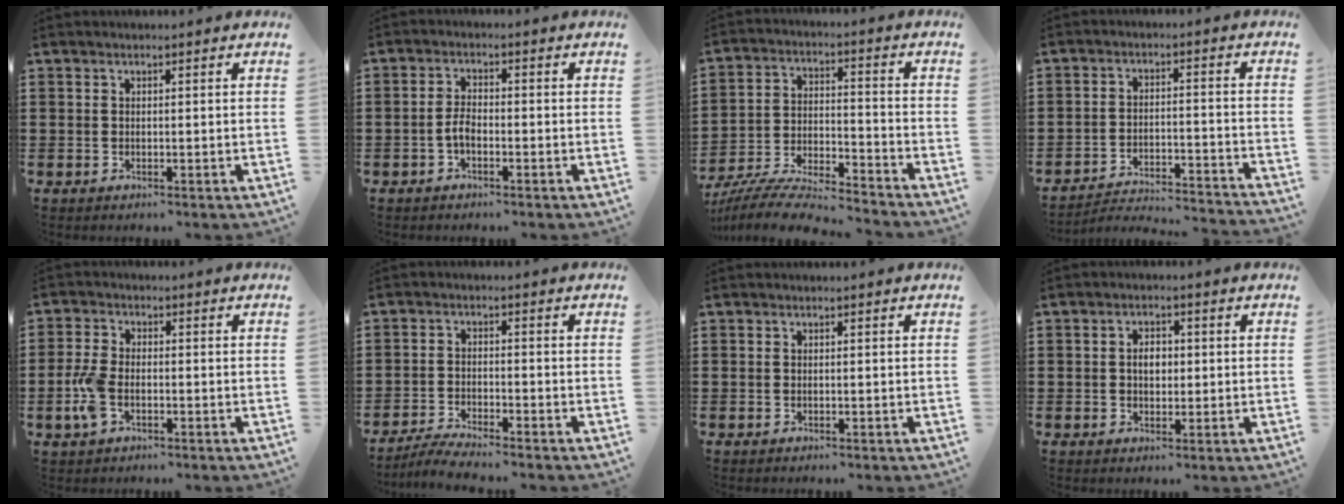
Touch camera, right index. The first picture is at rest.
{"total": 2.9, "force": [-1.1, 1.2, 2.4], "torque": [-0.060, -0.002, -0.026]}
{"total": 8.3, "force": [-7.9, 0.4, 2.6], "torque": [-0.055, 0.003, -0.156]}
{"total": 3.8, "force": [-3.7, 0.1, 0.9], "torque": [-0.022, -0.002, -0.080]}
{"total": 5.2, "force": [-1.5, 2.7, 4.1], "torque": [-0.099, -0.003, -0.033]}
{"total": 3.5, "force": [-3.4, -0.2, 0.8], "torque": [-0.023, -0.003, -0.071]}
{"total": 0.0}
{"total": 2.9, "force": [0.1, 1.8, 2.2], "torque": [-0.039, 0.004, -0.003]}